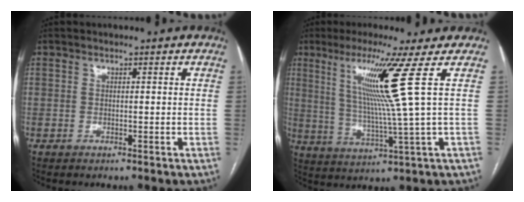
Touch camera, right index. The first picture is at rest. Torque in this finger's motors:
{"motor_torque": [1.62, 0.51, 0.39, 0.21]}